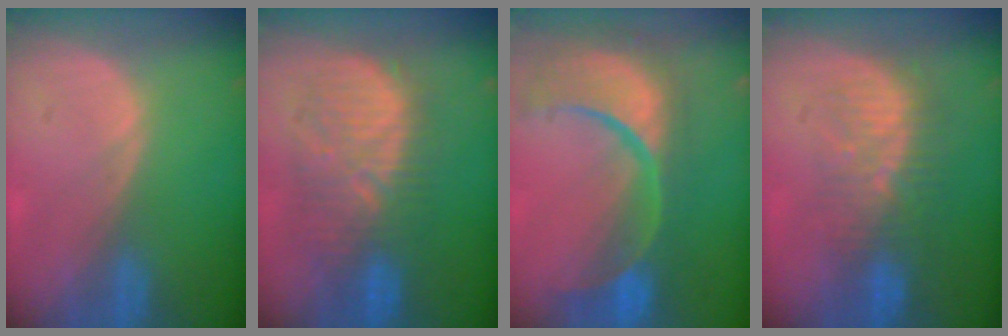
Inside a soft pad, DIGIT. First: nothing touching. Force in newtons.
{"total": 9.9, "press": 9.8, "slide": 1.5}
{"total": 13.7, "press": 10.9, "slide": 8.4}
{"total": 8.3, "press": 7.8, "slide": 2.8}